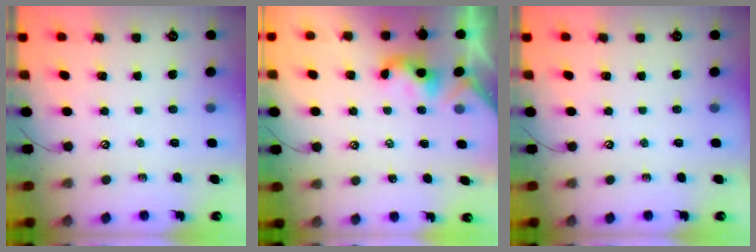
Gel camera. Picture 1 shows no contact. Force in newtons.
{"total": 2.1, "press": 2.1, "slide": 0.3}
{"total": 0.0}